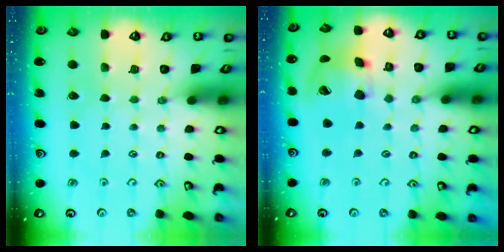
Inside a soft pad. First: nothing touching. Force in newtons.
{"total": 15.0, "press": 14.9, "slide": 2.2}